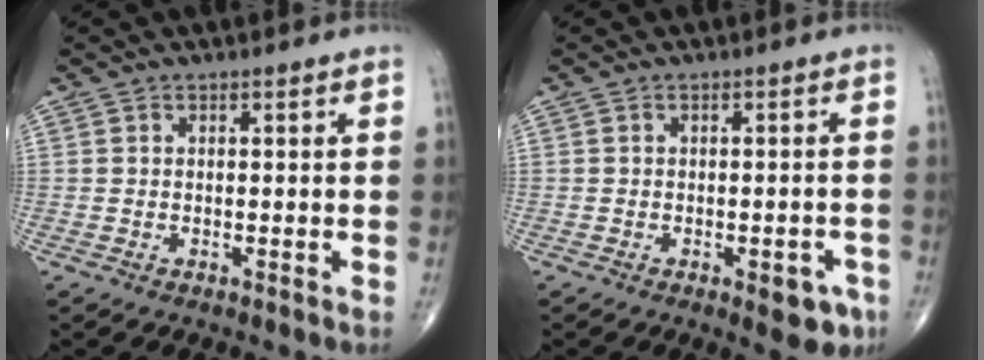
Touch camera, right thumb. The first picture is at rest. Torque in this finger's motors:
{"motor_torque": [0.81, 0.64, 0.39, -0.57, 0.18]}